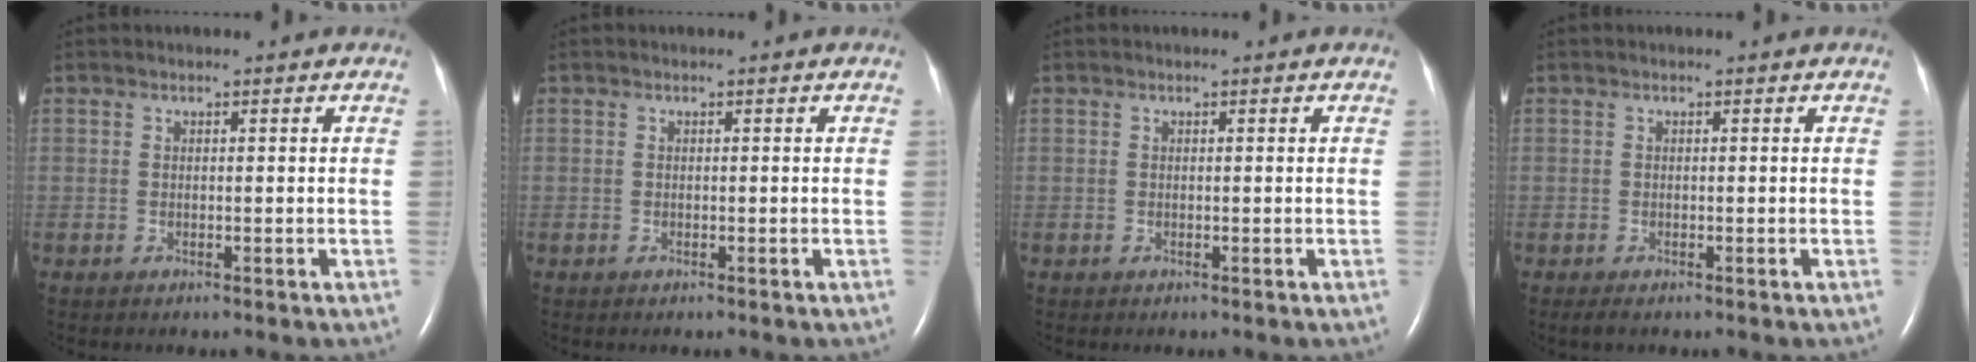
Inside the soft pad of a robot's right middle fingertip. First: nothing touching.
{"total": 0.0}
{"total": 0.0}
{"total": 1.0, "force": [-0.7, 0.2, 0.7], "torque": [-0.017, -0.003, -0.010]}